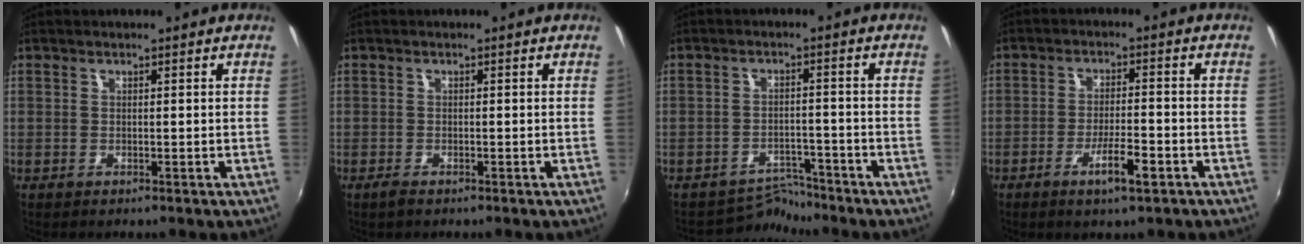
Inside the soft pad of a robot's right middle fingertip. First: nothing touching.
{"total": 1.3, "force": [-1.0, 0.4, 0.8], "torque": [-0.015, -0.003, -0.018]}
{"total": 4.4, "force": [-4.2, 0.7, -1.1], "torque": [0.016, 0.013, -0.067]}
{"total": 6.0, "force": [-3.4, 1.2, 4.8], "torque": [-0.094, -0.008, -0.054]}